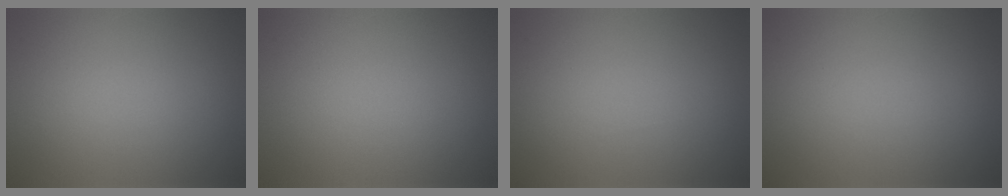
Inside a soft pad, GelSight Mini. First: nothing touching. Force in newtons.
{"total": 0.0}
{"total": 0.0}
{"total": 0.0}